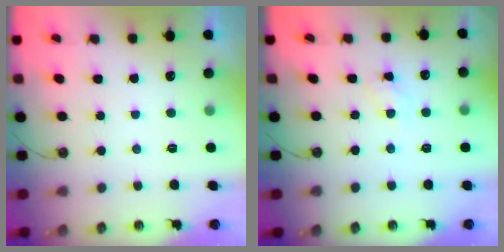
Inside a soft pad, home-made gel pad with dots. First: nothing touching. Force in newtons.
{"total": 6.0, "press": 6.0, "slide": 0.7}